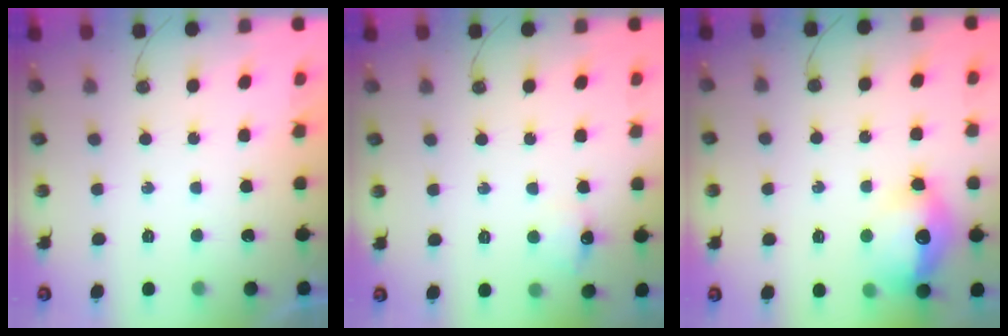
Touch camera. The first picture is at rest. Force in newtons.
{"total": 6.0, "press": 5.9, "slide": 1.2}
{"total": 12.7, "press": 12.7, "slide": 1.0}